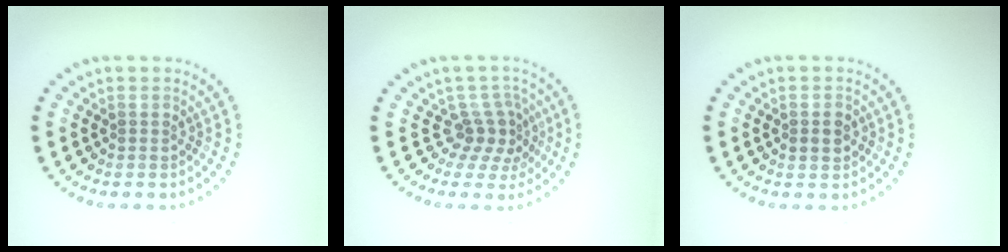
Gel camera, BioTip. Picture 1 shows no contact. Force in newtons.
{"total": 3.0, "press": 2.0, "slide": 2.2}
{"total": 1.5, "press": 1.5, "slide": 0.1}